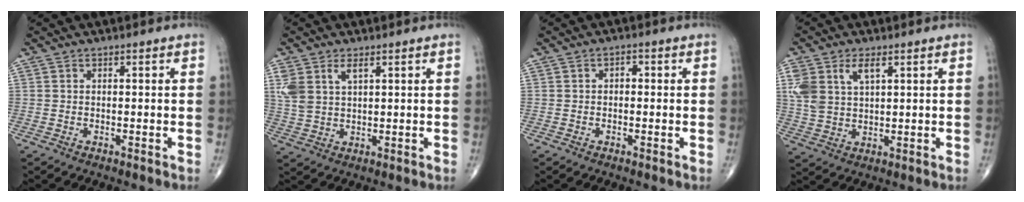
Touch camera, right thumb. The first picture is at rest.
{"total": 6.1, "force": [2.8, 3.1, 4.4], "torque": [-0.099, -0.001, 0.064]}
{"total": 1.5, "force": [0.0, 1.0, 1.1], "torque": [-0.005, 0.005, -0.007]}
{"total": 8.0, "force": [3.4, 4.3, 5.8], "torque": [-0.125, 0.000, 0.073]}